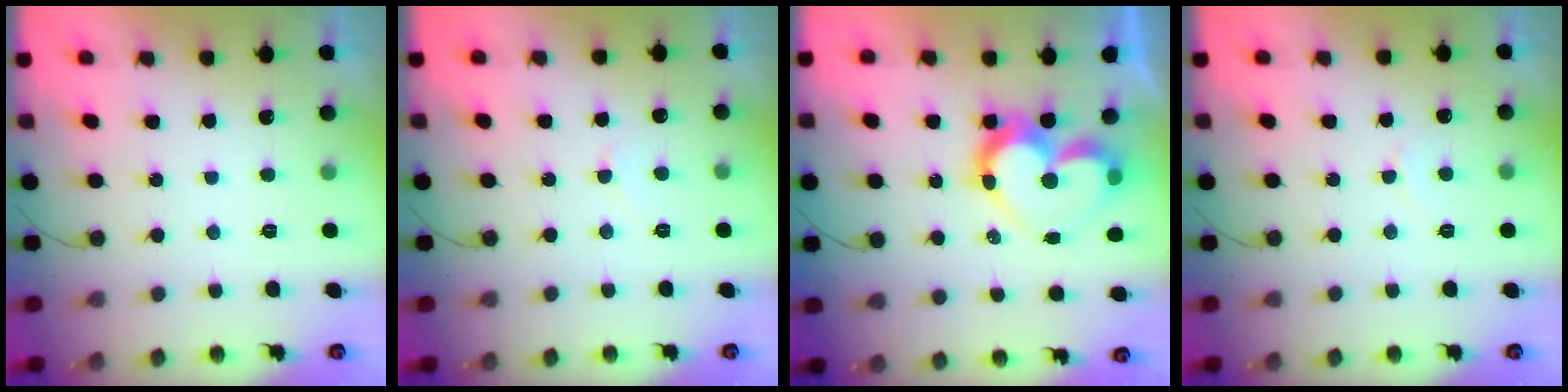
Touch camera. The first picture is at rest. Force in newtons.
{"total": 2.5, "press": 2.4, "slide": 0.3}
{"total": 13.6, "press": 13.6, "slide": 1.3}
{"total": 3.0, "press": 3.0, "slide": 0.3}